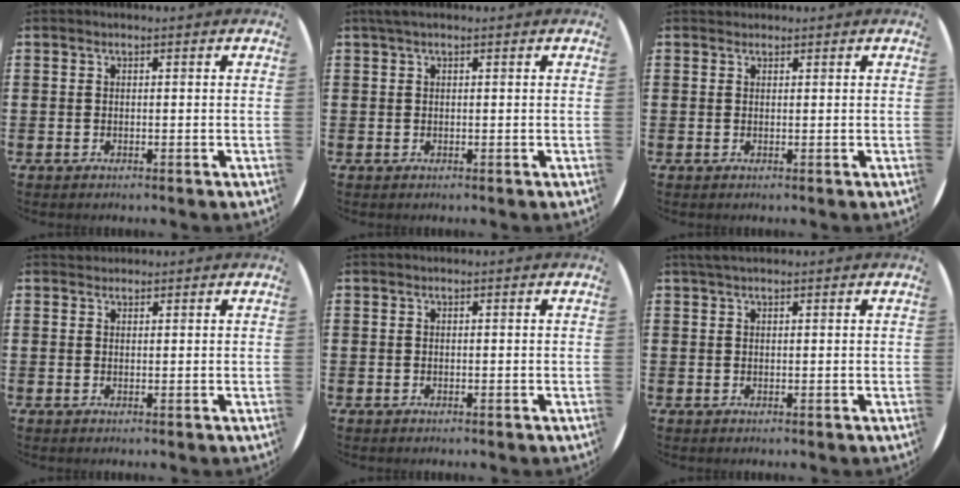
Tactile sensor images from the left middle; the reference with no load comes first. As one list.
[{"total": 0.9, "force": [0.6, 0.1, 0.6], "torque": [-0.011, 0.004, 0.010]}, {"total": 0.6, "force": [0.5, 0.3, -0.2], "torque": [0.012, 0.002, 0.008]}, {"total": 0.8, "force": [0.7, 0.3, -0.2], "torque": [0.012, 0.001, 0.013]}, {"total": 0.0}, {"total": 1.3, "force": [1.1, 0.3, 0.6], "torque": [-0.013, 0.004, 0.020]}]